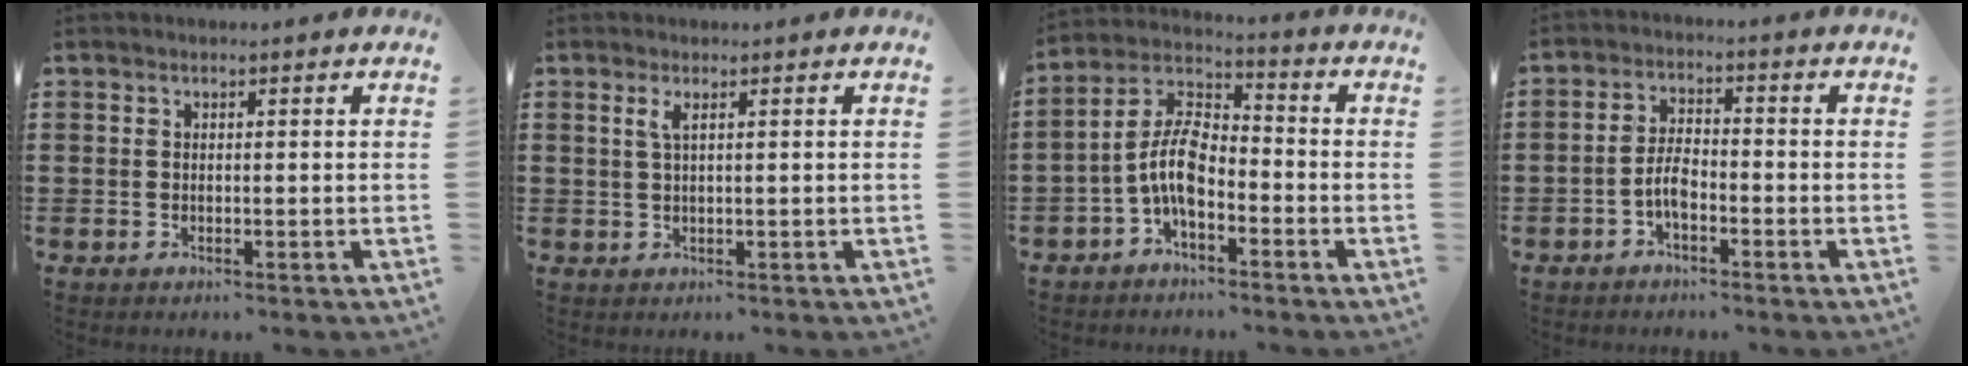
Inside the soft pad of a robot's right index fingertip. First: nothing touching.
{"total": 1.5, "force": [0.6, 0.1, 1.4], "torque": [-0.029, 0.003, 0.010]}
{"total": 8.3, "force": [-2.9, 4.1, 6.6], "torque": [-0.160, 0.001, -0.063]}
{"total": 3.6, "force": [-1.6, 1.7, 2.8], "torque": [-0.066, 0.002, -0.035]}